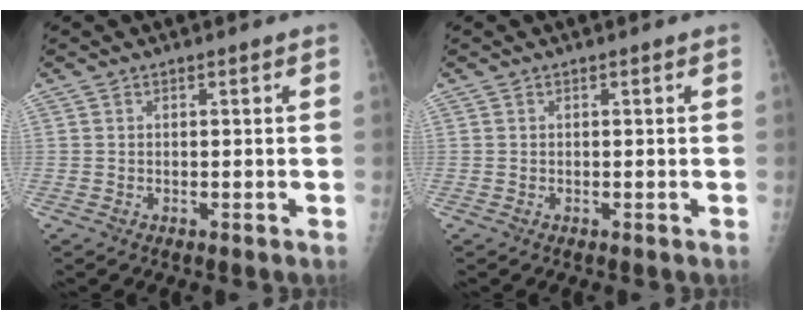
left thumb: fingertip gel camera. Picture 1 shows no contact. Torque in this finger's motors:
{"motor_torque": [0.05, 0.09, -0.01, -0.01, 0.00]}